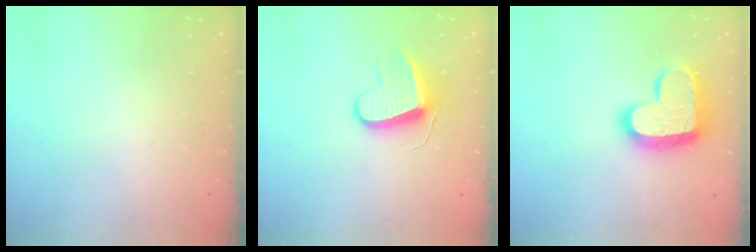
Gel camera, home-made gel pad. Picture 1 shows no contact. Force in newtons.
{"total": 10.9, "press": 10.9, "slide": 0.7}
{"total": 17.7, "press": 17.7, "slide": 1.2}